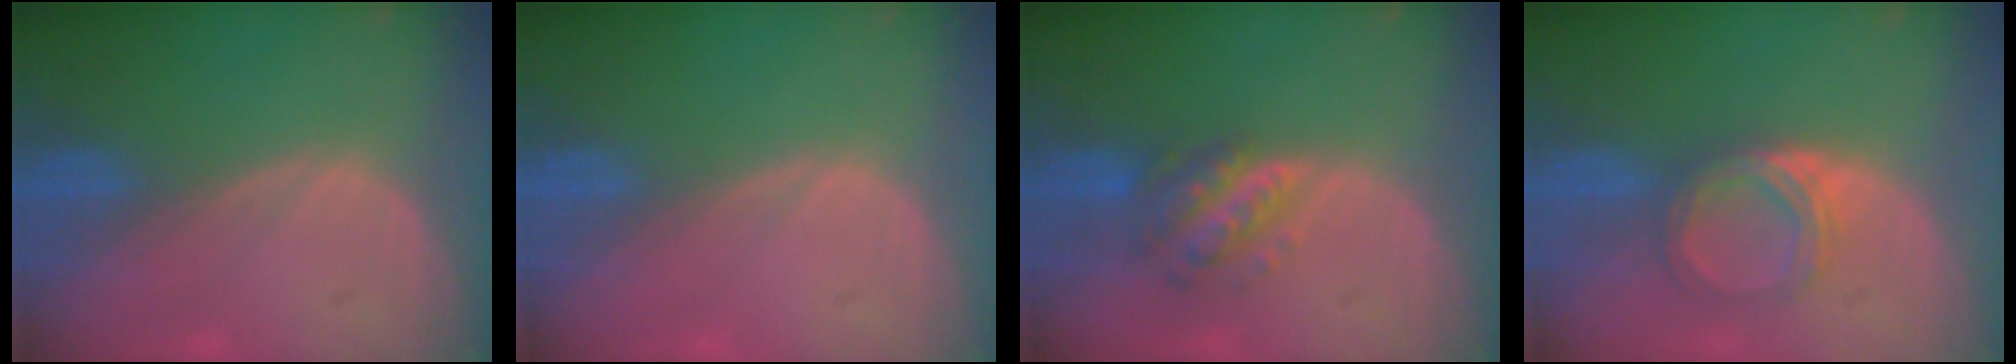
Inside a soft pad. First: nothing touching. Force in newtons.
{"total": 0.0}
{"total": 5.8, "press": 5.3, "slide": 2.5}
{"total": 5.4, "press": 4.7, "slide": 2.5}